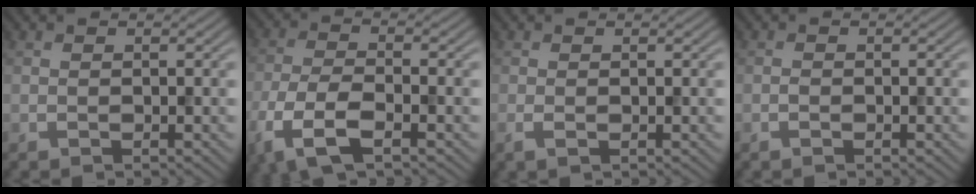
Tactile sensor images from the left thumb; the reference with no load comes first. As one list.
[{"total": 7.4, "force": [-4.0, 2.9, 5.6], "torque": [-0.128, -0.011, -0.089]}, {"total": 1.2, "force": [-0.3, 0.5, 1.1], "torque": [-0.028, -0.004, -0.007]}, {"total": 0.6, "force": [-0.4, 0.3, 0.4], "torque": [-0.007, 0.000, -0.007]}]